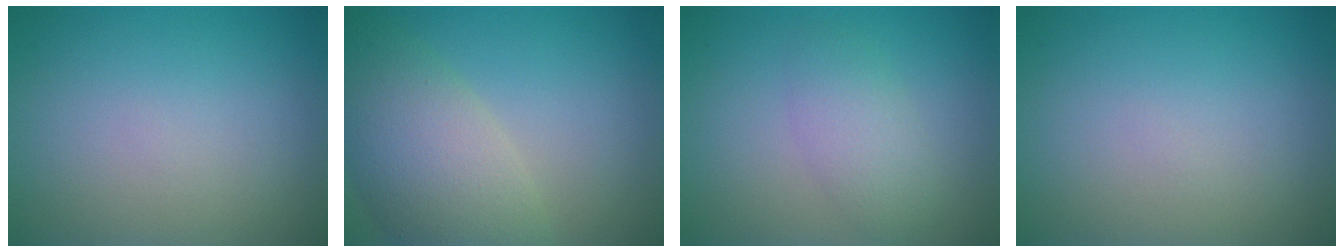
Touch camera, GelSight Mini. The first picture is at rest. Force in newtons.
{"total": 7.2, "press": 7.2, "slide": 0.6}
{"total": 2.7, "press": 2.7, "slide": 0.1}
{"total": 0.0}